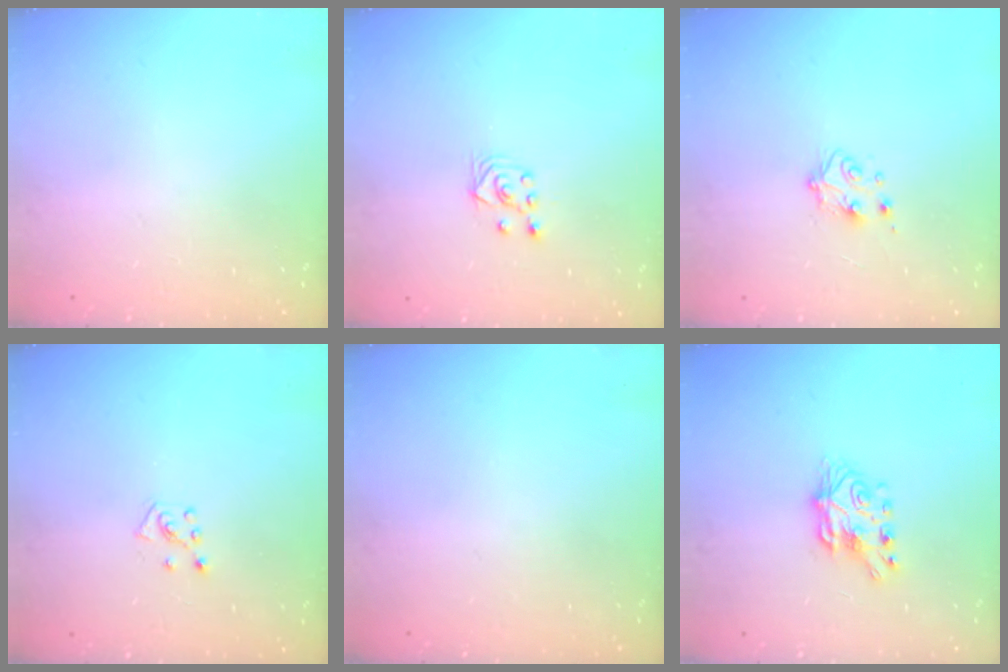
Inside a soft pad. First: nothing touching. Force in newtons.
{"total": 2.6, "press": 2.5, "slide": 1.0}
{"total": 4.8, "press": 4.8, "slide": 0.4}
{"total": 5.2, "press": 5.2, "slide": 0.5}
{"total": 0.0}
{"total": 7.4, "press": 7.3, "slide": 0.8}